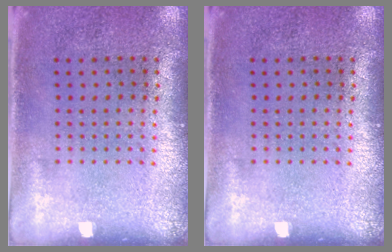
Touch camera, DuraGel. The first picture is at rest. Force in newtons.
{"total": 0.0}